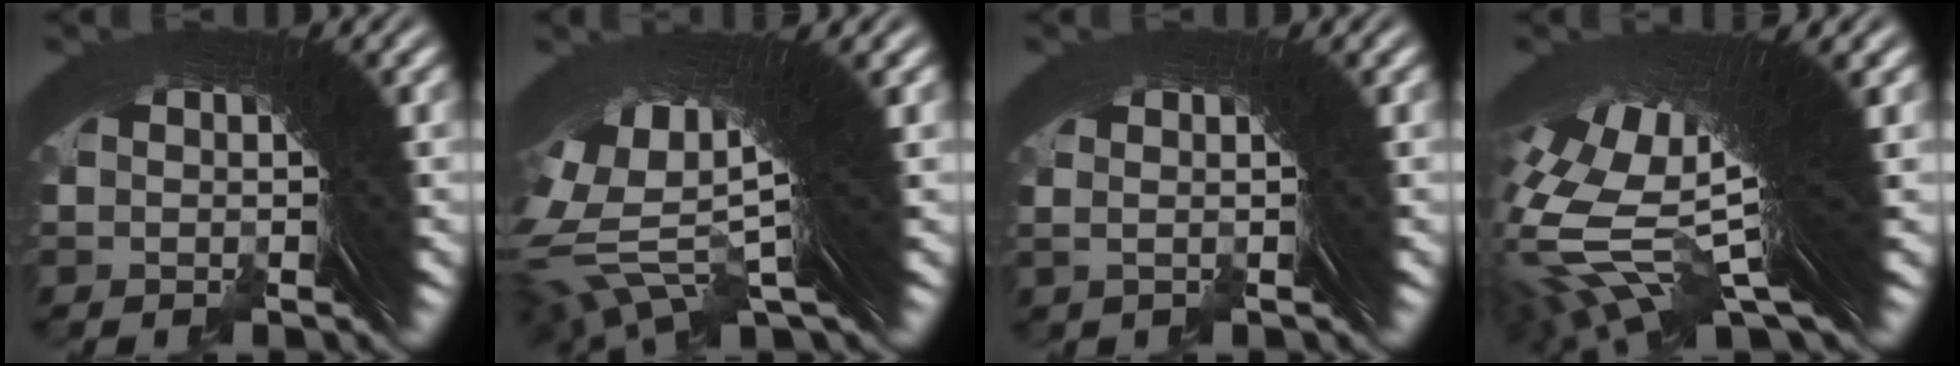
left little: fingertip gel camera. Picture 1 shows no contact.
{"total": 15.4, "force": [4.1, 8.6, 12.1], "torque": [-0.241, -0.016, 0.065]}
{"total": 1.0, "force": [0.1, 0.0, 1.0], "torque": [-0.012, 0.007, -0.001]}
{"total": 20.1, "force": [3.2, 10.0, 17.2], "torque": [-0.323, -0.023, 0.059]}